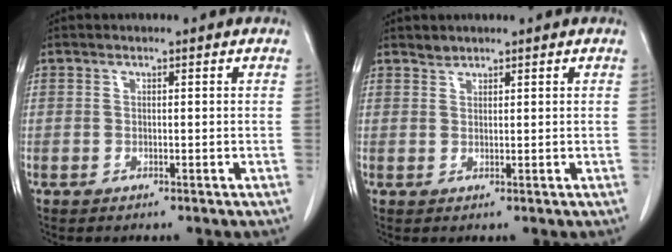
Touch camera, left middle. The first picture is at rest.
{"total": 1.0, "force": [1.0, 0.1, -0.1], "torque": [0.000, -0.003, 0.019]}